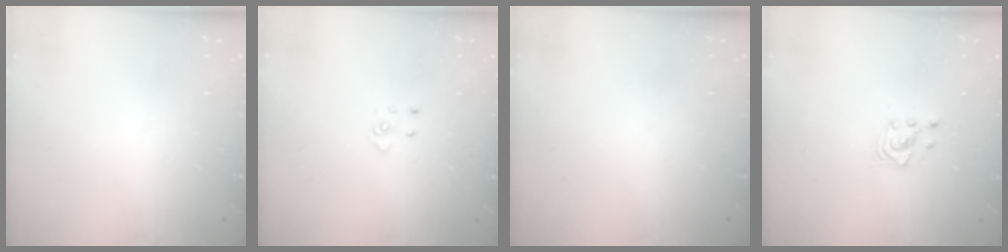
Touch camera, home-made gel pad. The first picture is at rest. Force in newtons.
{"total": 2.6, "press": 2.6, "slide": 0.3}
{"total": 0.0}
{"total": 3.2, "press": 3.2, "slide": 0.4}